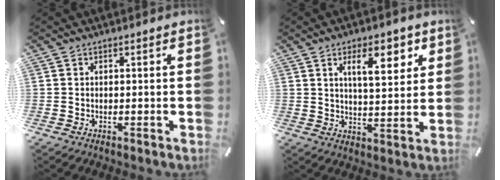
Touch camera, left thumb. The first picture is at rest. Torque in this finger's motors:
{"motor_torque": [0.17, 0.12, 0.48, 0.13, 0.02]}